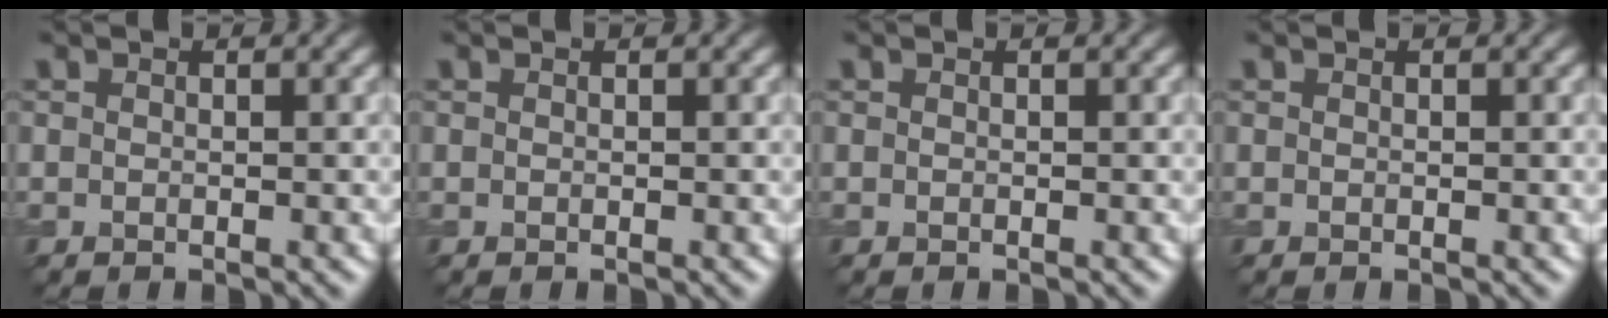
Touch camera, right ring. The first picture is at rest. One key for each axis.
{"total": 0.0}
{"total": 0.0}
{"total": 0.0}